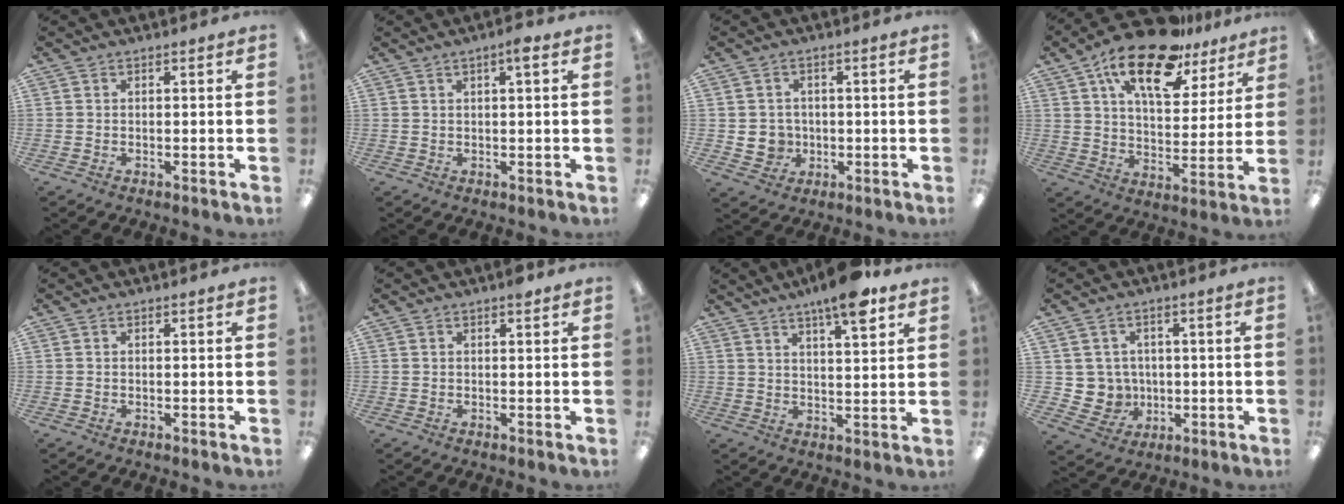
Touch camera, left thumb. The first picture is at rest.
{"total": 3.0, "force": [1.5, 0.5, 2.5], "torque": [-0.045, 0.003, 0.022]}
{"total": 5.1, "force": [-0.5, 4.8, 1.4], "torque": [-0.022, 0.005, -0.008]}
{"total": 19.2, "force": [12.7, 8.3, 11.7], "torque": [-0.196, -0.063, 0.216]}
{"total": 0.0}
{"total": 1.0, "force": [0.8, 0.2, 0.6], "torque": [-0.006, -0.002, 0.012]}
{"total": 9.3, "force": [6.8, 1.8, 6.1], "torque": [-0.087, -0.036, 0.109]}
{"total": 5.6, "force": [1.3, 5.5, 0.0], "torque": [-0.017, -0.002, 0.033]}